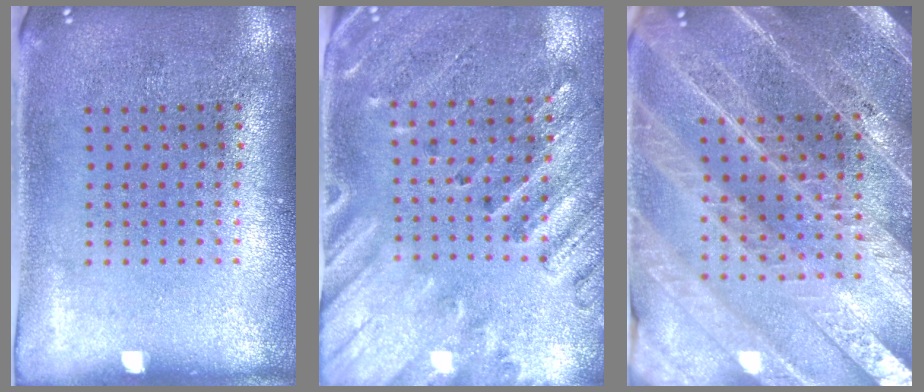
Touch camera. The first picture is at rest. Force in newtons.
{"total": 2.5, "press": 2.1, "slide": 1.4}
{"total": 4.3, "press": 3.9, "slide": 1.8}